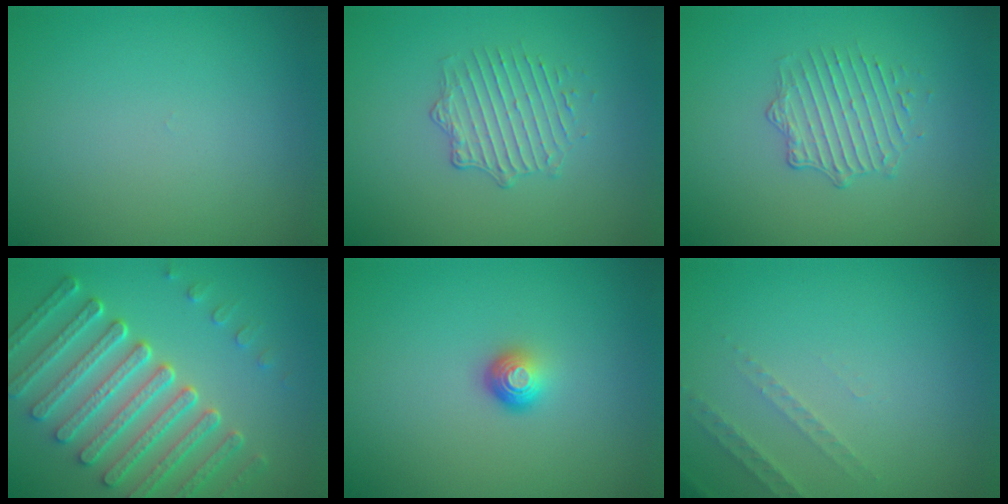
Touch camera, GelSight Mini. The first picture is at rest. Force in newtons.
{"total": 1.9, "press": 1.4, "slide": 1.4}
{"total": 1.9, "press": 1.4, "slide": 1.4}
{"total": 7.4, "press": 5.6, "slide": 4.9}
{"total": 1.7, "press": 1.1, "slide": 1.3}
{"total": 1.5, "press": 1.4, "slide": 0.4}